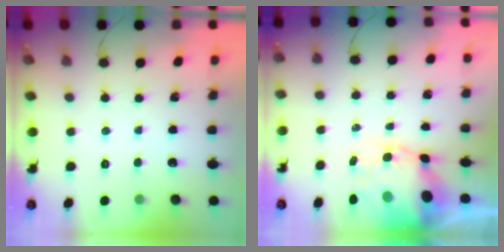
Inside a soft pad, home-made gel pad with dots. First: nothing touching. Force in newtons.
{"total": 8.2, "press": 7.7, "slide": 2.7}